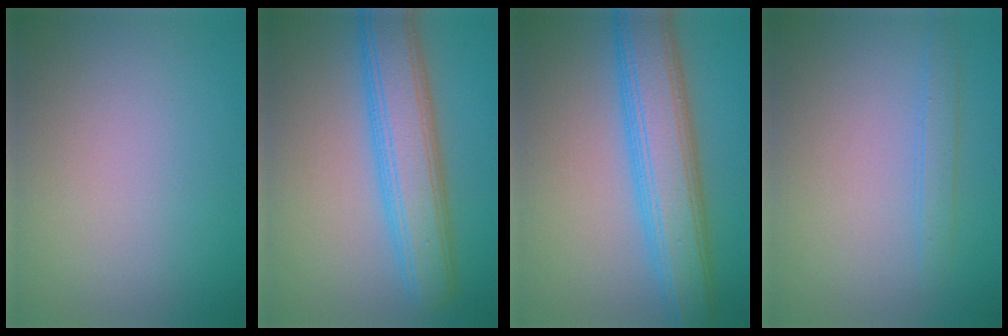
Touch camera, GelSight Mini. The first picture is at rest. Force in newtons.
{"total": 7.1, "press": 7.1, "slide": 0.1}
{"total": 8.0, "press": 8.0, "slide": 0.0}
{"total": 1.5, "press": 1.5, "slide": 0.1}